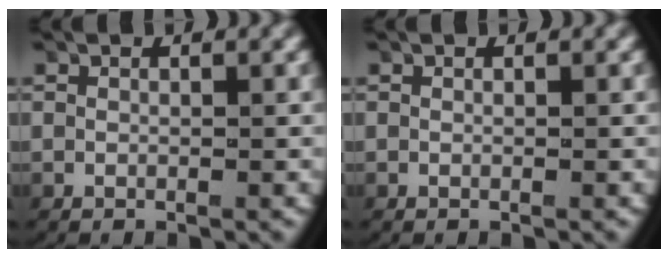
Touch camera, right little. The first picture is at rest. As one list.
[{"total": 0.0}]